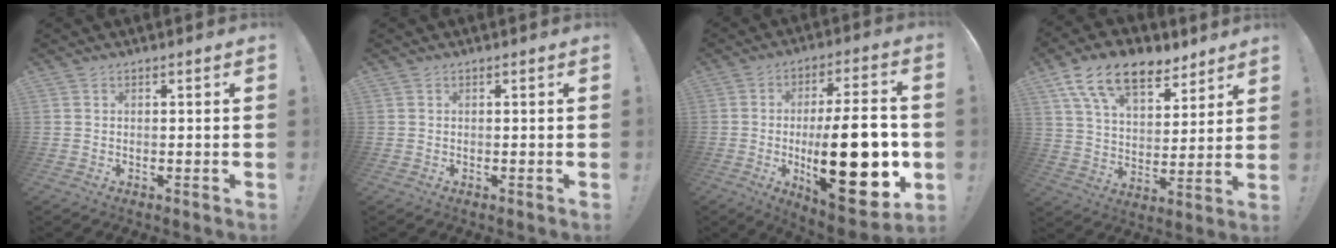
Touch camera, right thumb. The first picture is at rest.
{"total": 0.0}
{"total": 28.2, "force": [-4.0, 10.1, 26.0], "torque": [-0.410, 0.005, -0.052]}
{"total": 16.7, "force": [10.5, 9.0, 9.3], "torque": [-0.153, -0.061, 0.190]}